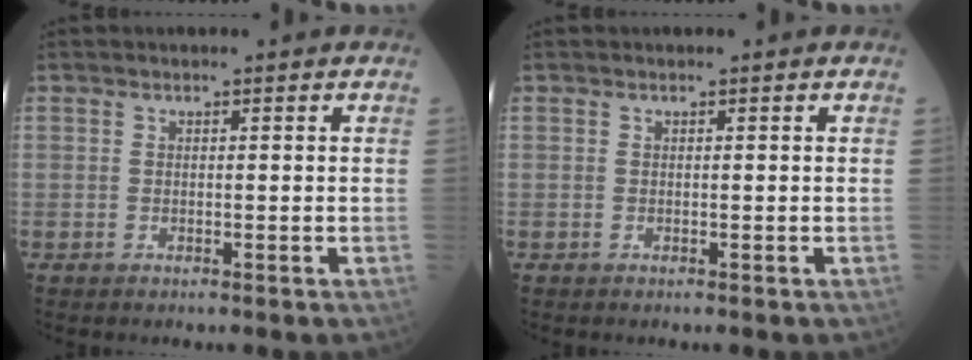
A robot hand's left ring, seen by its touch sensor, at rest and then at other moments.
{"total": 0.0}